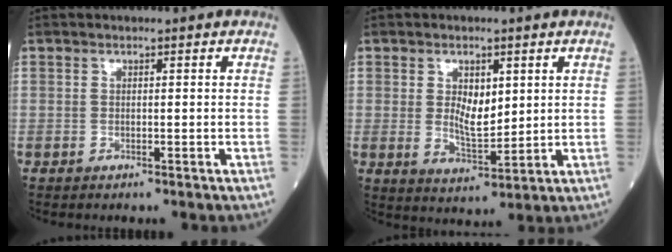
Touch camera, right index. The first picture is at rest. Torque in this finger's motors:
{"motor_torque": [0.25, 0.08, 0.13, 0.03]}